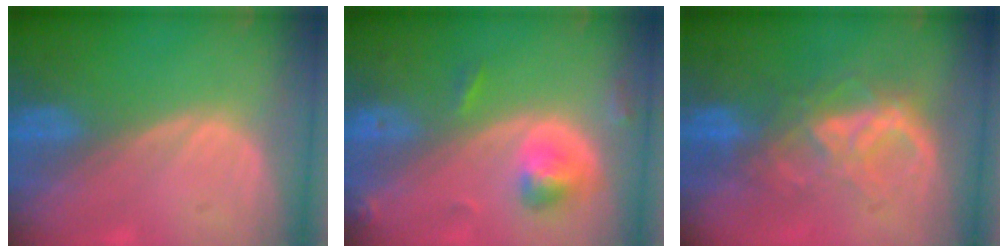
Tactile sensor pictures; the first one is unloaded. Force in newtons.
{"total": 4.8, "press": 4.6, "slide": 1.1}
{"total": 6.5, "press": 6.5, "slide": 0.5}